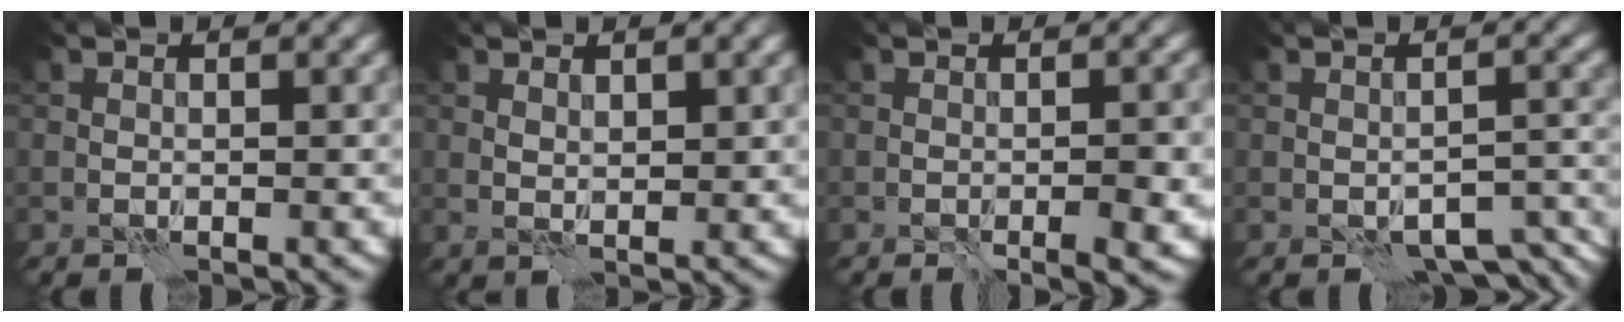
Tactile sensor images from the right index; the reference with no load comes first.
{"total": 1.4, "force": [0.8, 0.6, 1.1], "torque": [-0.020, -0.004, 0.016]}
{"total": 3.0, "force": [-0.5, 0.6, 2.8], "torque": [-0.029, 0.004, -0.007]}
{"total": 4.9, "force": [-2.7, 2.2, 3.5], "torque": [-0.040, -0.004, -0.033]}